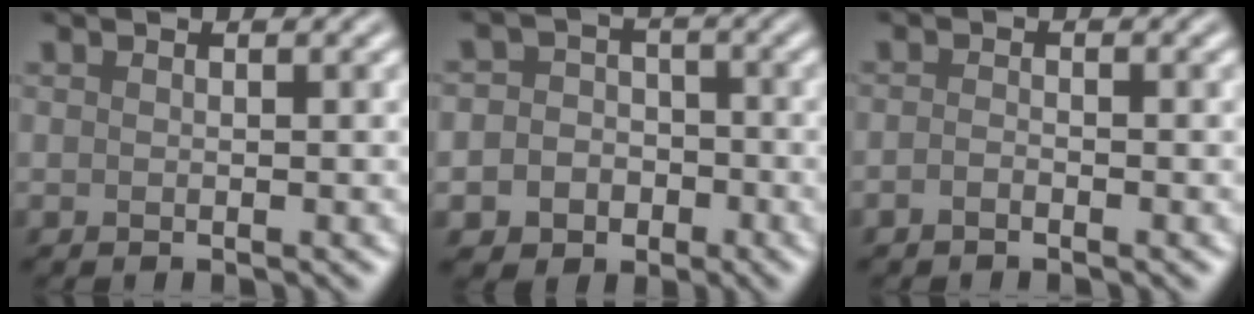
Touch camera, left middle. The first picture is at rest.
{"total": 6.0, "force": [-2.3, 5.4, 1.4], "torque": [-0.004, 0.000, -0.056]}
{"total": 0.8, "force": [-0.6, 0.3, 0.5], "torque": [-0.011, 0.000, -0.013]}